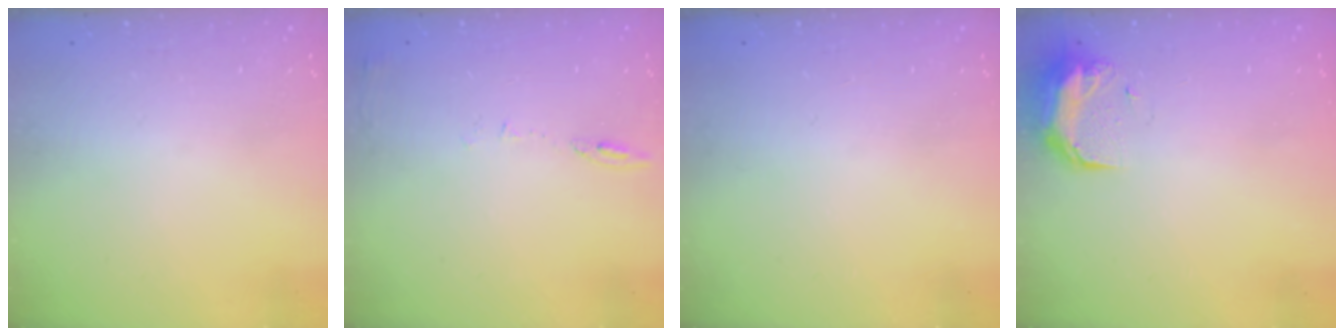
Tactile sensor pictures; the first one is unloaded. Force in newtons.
{"total": 6.2, "press": 6.2, "slide": 0.9}
{"total": 0.0}
{"total": 9.1, "press": 9.0, "slide": 1.5}